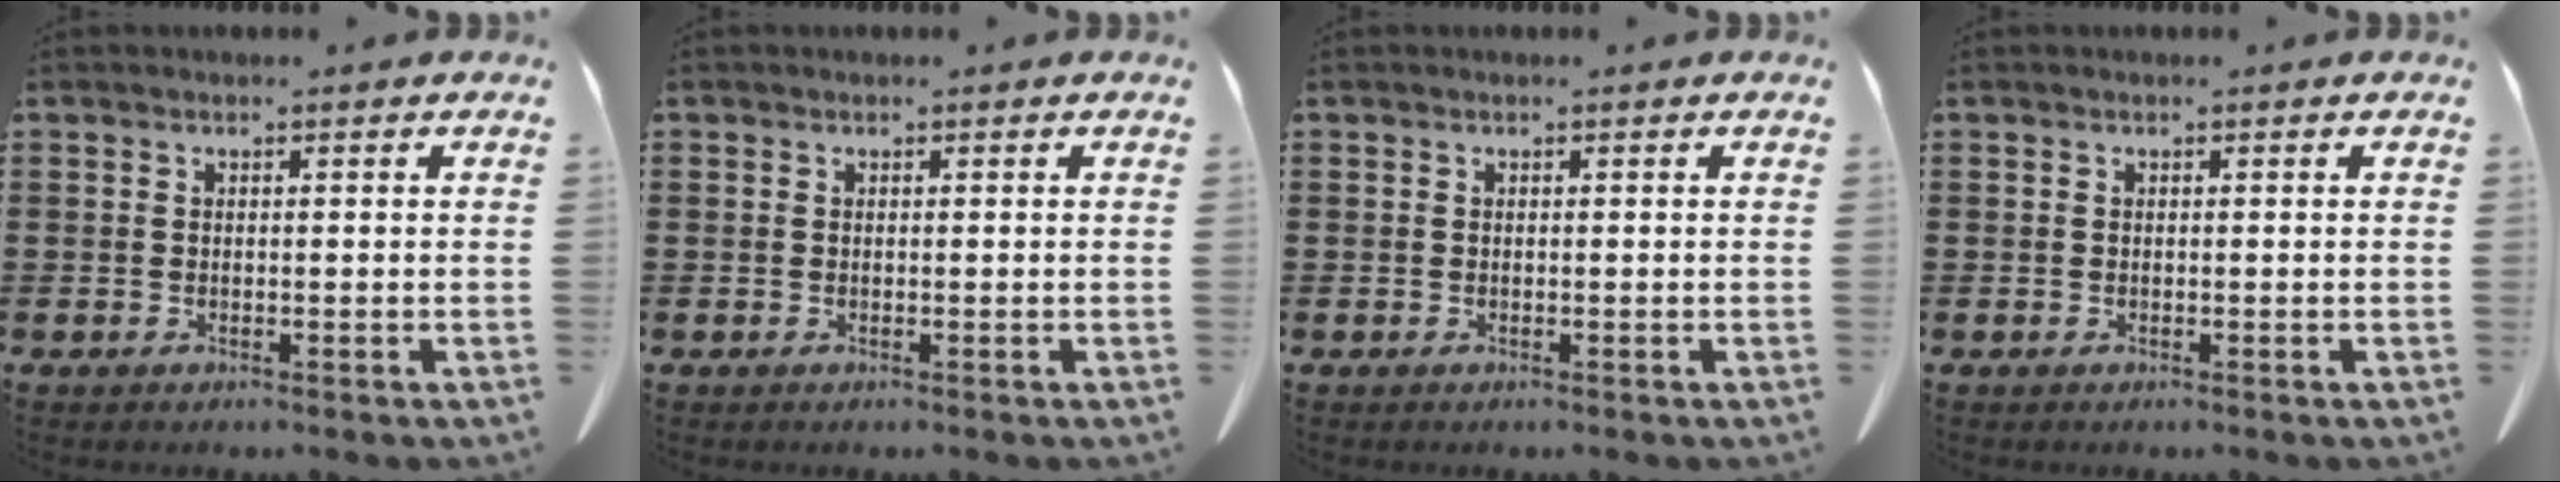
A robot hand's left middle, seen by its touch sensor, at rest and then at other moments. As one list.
[{"total": 0.0}, {"total": 0.0}, {"total": 0.0}]